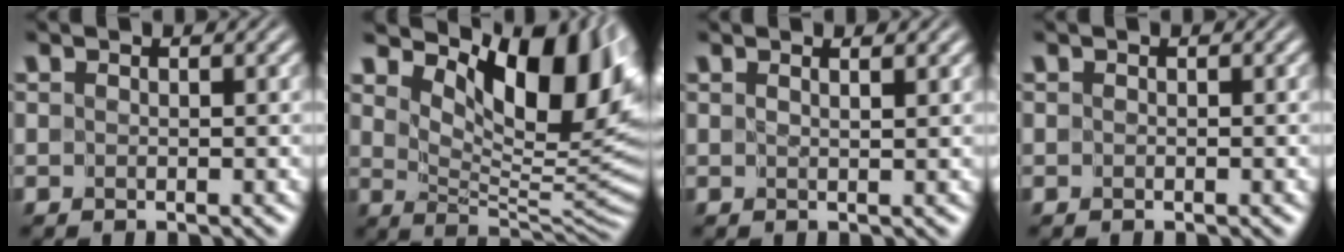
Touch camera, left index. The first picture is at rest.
{"total": 11.8, "force": [5.6, 4.8, 9.2], "torque": [-0.126, -0.001, 0.100]}
{"total": 0.9, "force": [0.8, -0.2, 0.3], "torque": [-0.006, -0.003, 0.009]}
{"total": 0.0}